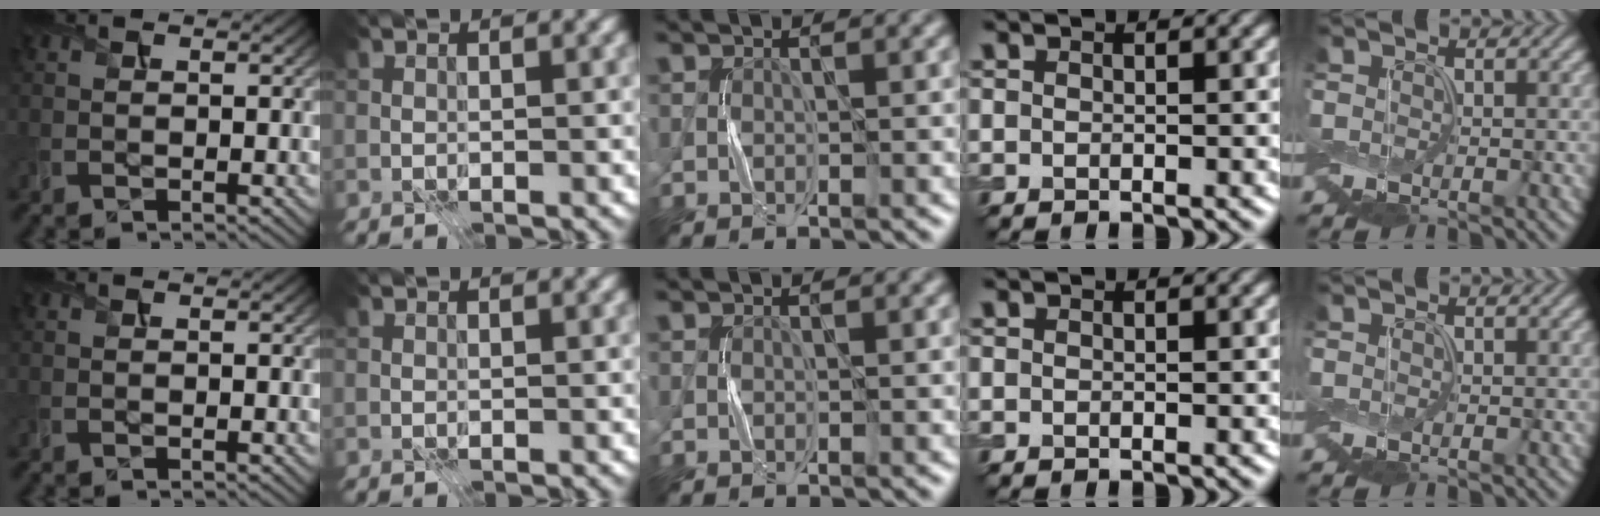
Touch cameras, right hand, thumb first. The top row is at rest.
{}